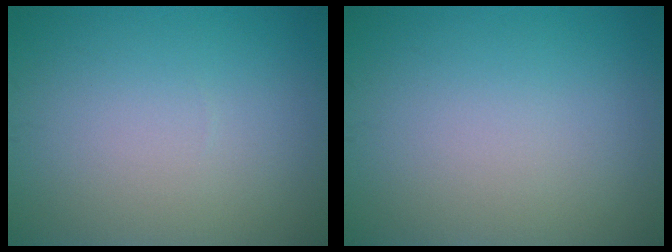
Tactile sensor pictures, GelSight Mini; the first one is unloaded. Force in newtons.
{"total": 0.0}